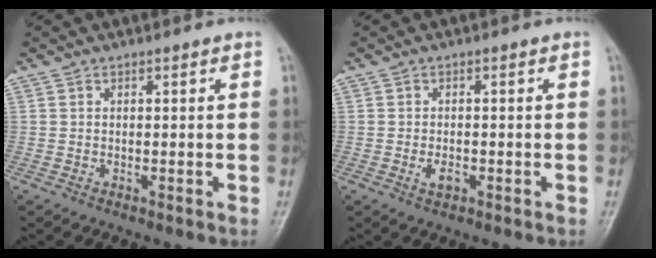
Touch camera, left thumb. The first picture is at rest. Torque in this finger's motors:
{"motor_torque": [-0.07, 0.08, 0.22, 0.21, 0.00]}